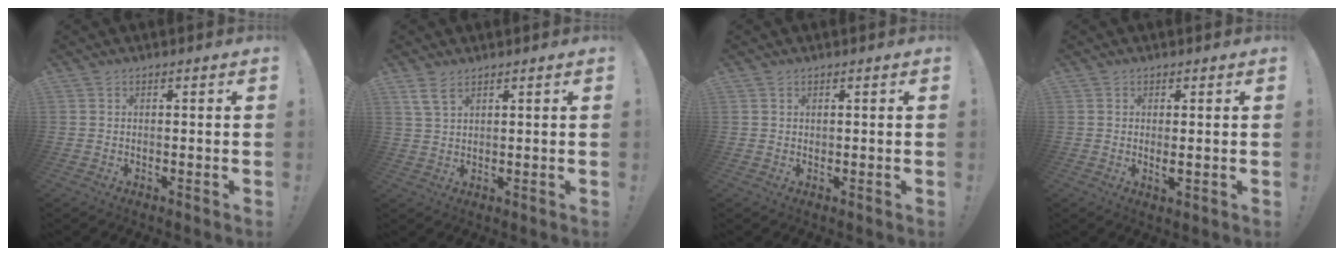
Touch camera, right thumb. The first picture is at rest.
{"total": 4.7, "force": [3.2, 2.0, 2.8], "torque": [-0.053, -0.007, 0.062]}
{"total": 0.8, "force": [0.6, 0.6, 0.1], "torque": [-0.005, 0.002, 0.012]}
{"total": 2.2, "force": [0.4, 0.5, 2.1], "torque": [-0.029, -0.005, 0.007]}